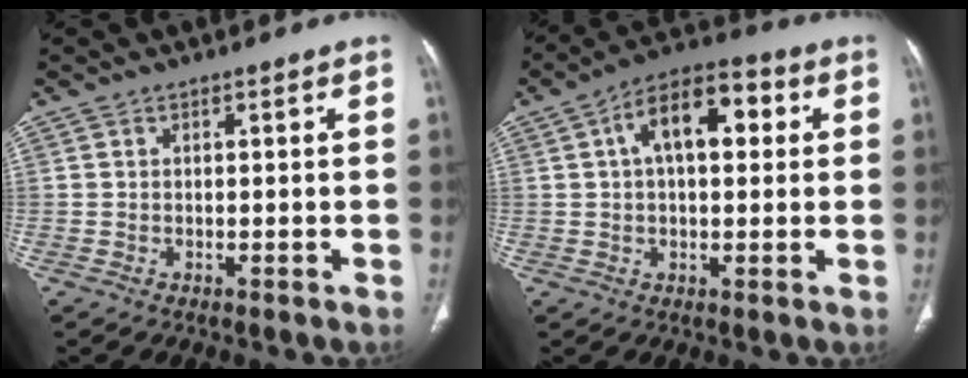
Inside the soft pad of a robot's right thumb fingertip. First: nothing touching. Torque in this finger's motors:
{"motor_torque": [1.12, 3.88, 0.61, -0.47, 0.09]}